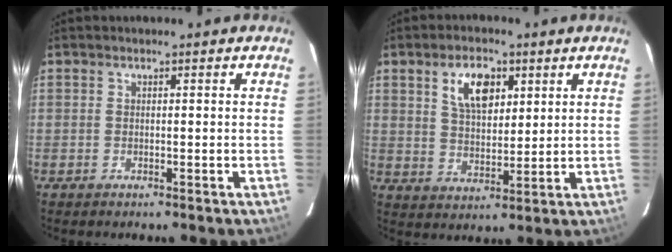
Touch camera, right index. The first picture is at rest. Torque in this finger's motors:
{"motor_torque": [0.67, 0.13, 0.23, 0.07]}